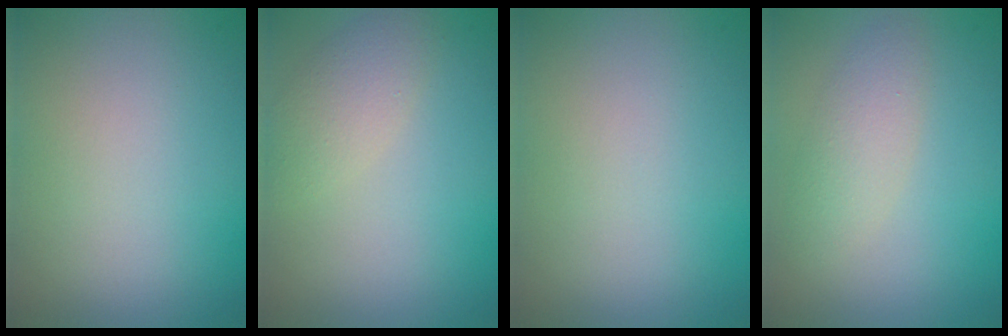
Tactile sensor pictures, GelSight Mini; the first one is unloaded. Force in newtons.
{"total": 2.4, "press": 2.4, "slide": 0.2}
{"total": 0.0}
{"total": 2.4, "press": 2.4, "slide": 0.1}